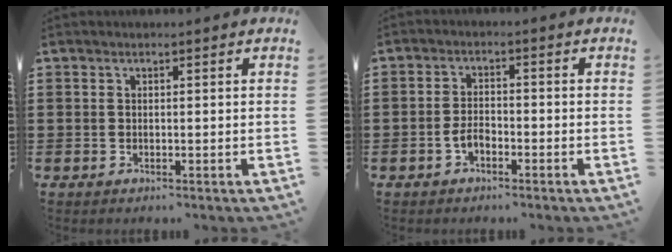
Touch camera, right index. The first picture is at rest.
{"total": 2.8, "force": [-1.4, 1.3, 2.0], "torque": [-0.047, -0.001, -0.029]}